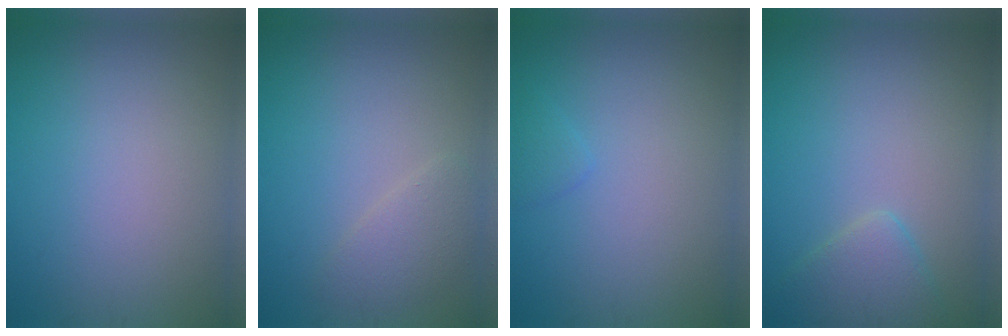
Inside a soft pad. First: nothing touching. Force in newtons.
{"total": 2.0, "press": 2.0, "slide": 0.2}
{"total": 0.9, "press": 0.9, "slide": 0.1}
{"total": 2.8, "press": 2.8, "slide": 0.2}